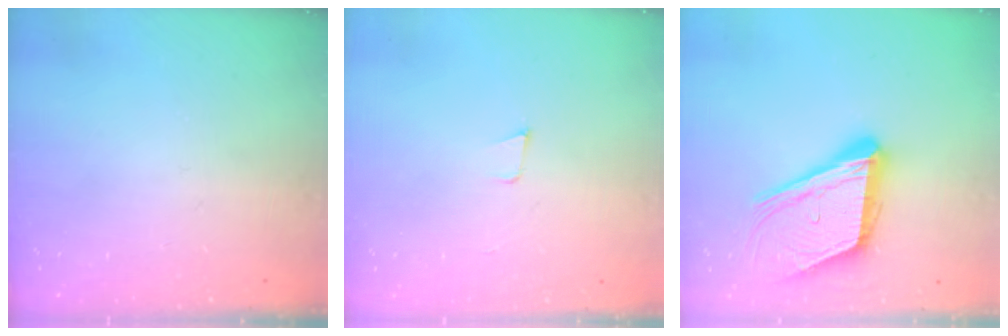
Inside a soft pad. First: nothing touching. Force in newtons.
{"total": 3.4, "press": 2.1, "slide": 2.7}
{"total": 20.0, "press": 19.6, "slide": 3.9}